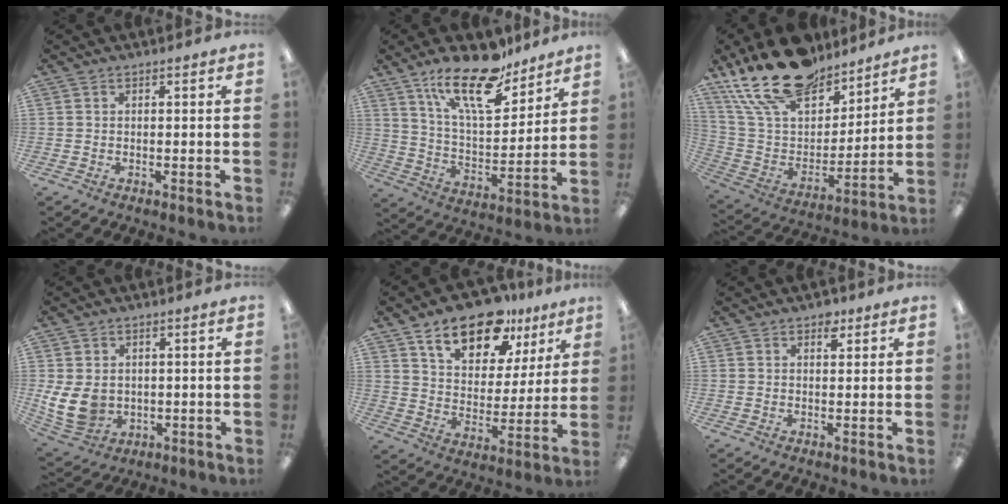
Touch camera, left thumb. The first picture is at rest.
{"total": 20.1, "force": [14.2, 7.7, 12.0], "torque": [-0.198, -0.082, 0.242]}
{"total": 22.9, "force": [17.2, 11.1, 10.3], "torque": [-0.202, -0.100, 0.313]}
{"total": 9.2, "force": [0.2, 7.3, 5.6], "torque": [-0.139, -0.002, 0.009]}
{"total": 16.7, "force": [11.4, 8.6, 8.7], "torque": [-0.136, -0.058, 0.199]}
{"total": 2.8, "force": [1.8, 1.6, 1.5], "torque": [-0.007, -0.007, 0.027]}